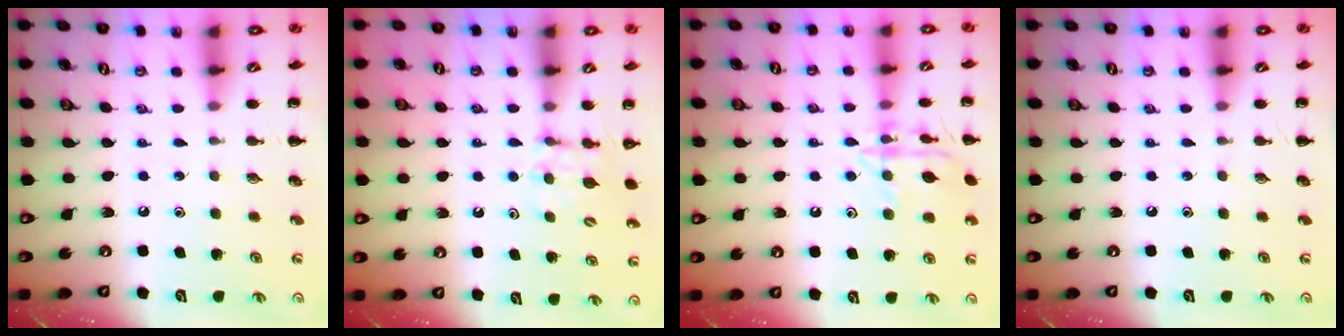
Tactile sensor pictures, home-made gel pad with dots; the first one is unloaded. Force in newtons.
{"total": 6.6, "press": 6.4, "slide": 1.6}
{"total": 13.0, "press": 13.0, "slide": 0.6}
{"total": 0.0}